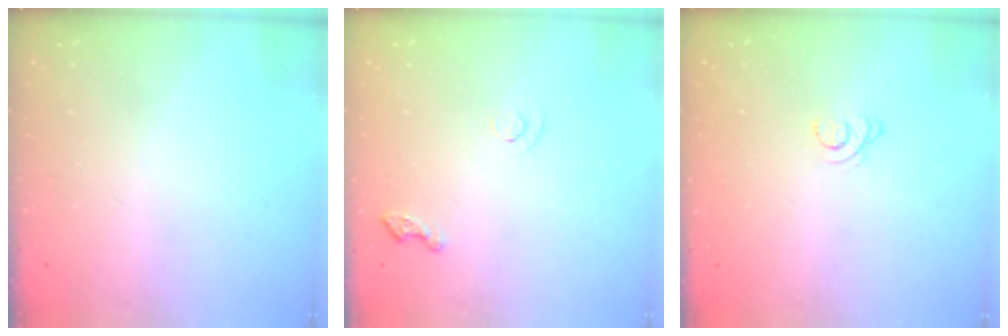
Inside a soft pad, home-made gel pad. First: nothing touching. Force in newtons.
{"total": 4.8, "press": 4.7, "slide": 0.7}
{"total": 3.6, "press": 3.6, "slide": 0.4}